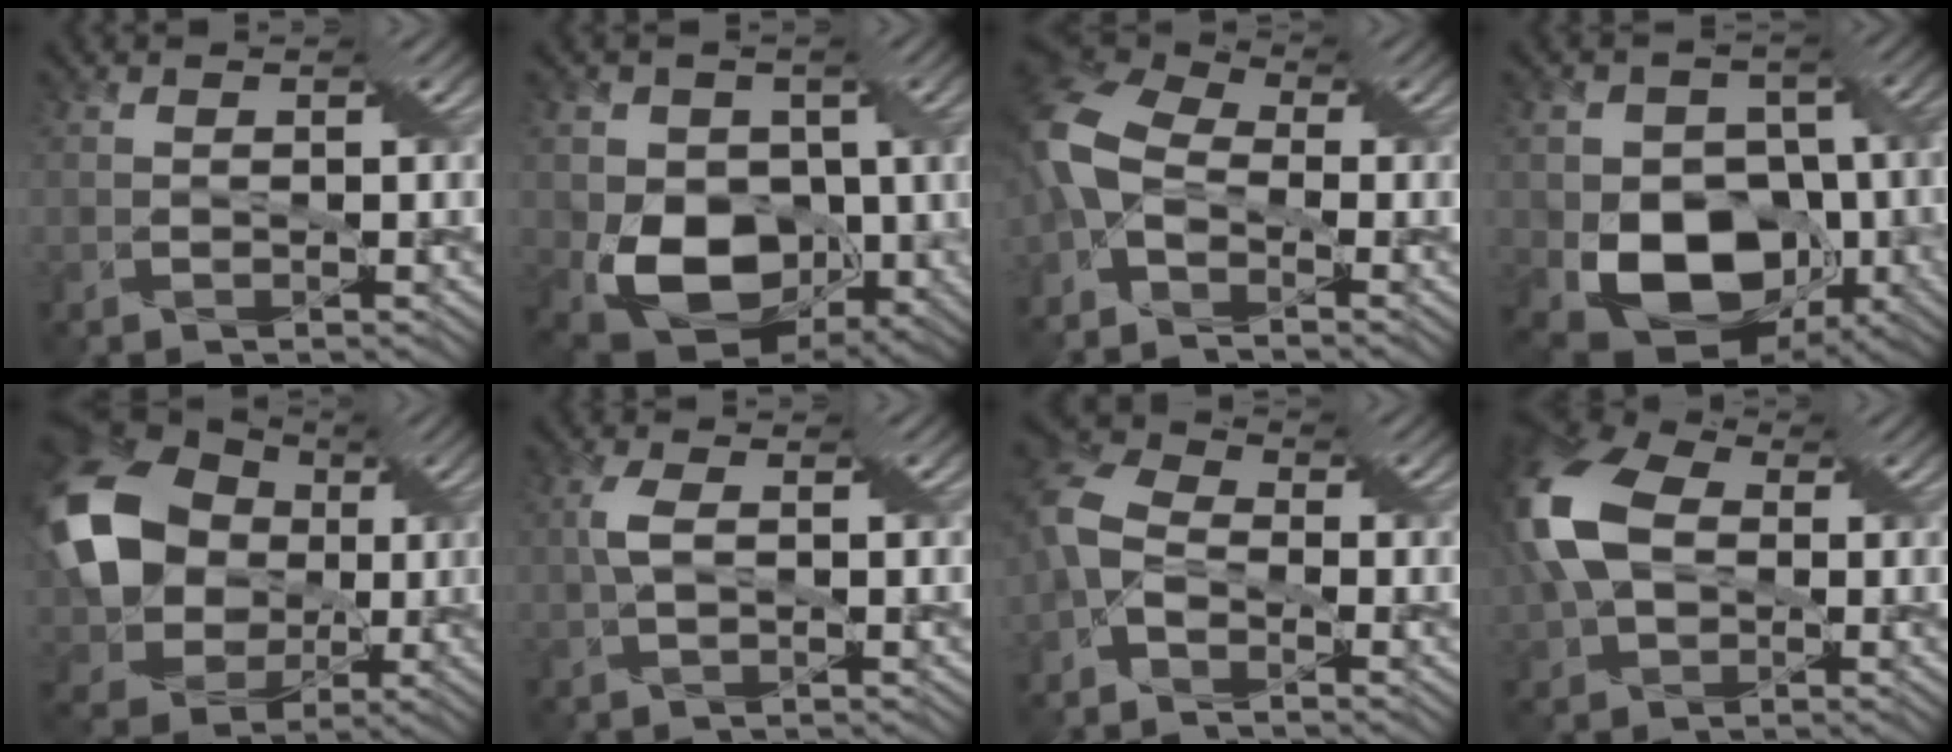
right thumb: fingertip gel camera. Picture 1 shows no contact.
{"total": 11.8, "force": [-1.9, 8.8, 7.6], "torque": [-0.141, -0.031, -0.035]}
{"total": 9.0, "force": [-3.3, 5.3, 6.4], "torque": [-0.174, -0.008, -0.077]}
{"total": 13.3, "force": [-3.9, 9.7, 8.2], "torque": [-0.142, -0.034, -0.066]}
{"total": 16.4, "force": [1.9, 13.2, 9.5], "torque": [-0.234, -0.008, 0.033]}
{"total": 3.3, "force": [0.1, 1.3, 3.0], "torque": [-0.071, 0.005, 0.000]}
{"total": 6.5, "force": [-3.0, 4.2, 4.0], "torque": [-0.109, -0.006, -0.074]}
{"total": 13.4, "force": [0.4, 8.8, 10.2], "torque": [-0.266, 0.008, -0.007]}